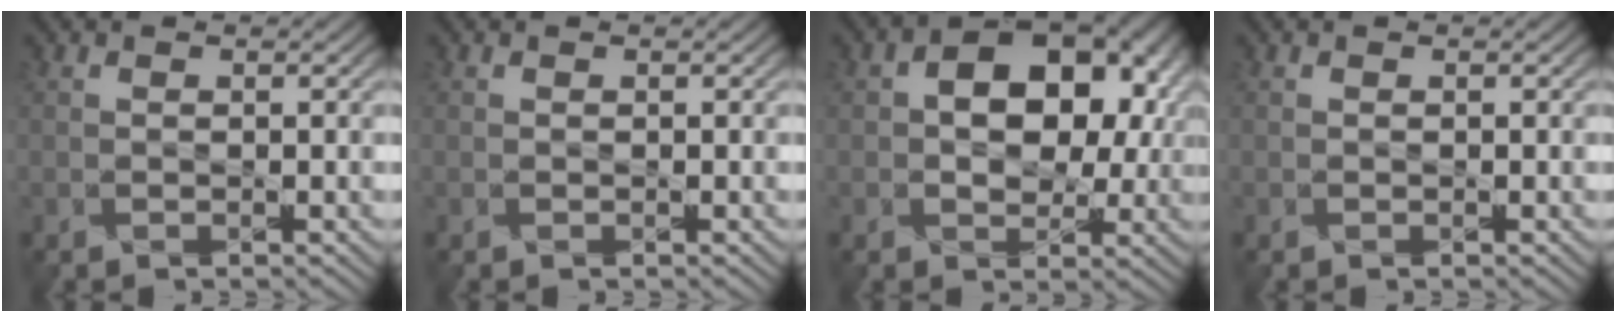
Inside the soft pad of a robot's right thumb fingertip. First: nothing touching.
{"total": 0.0}
{"total": 10.3, "force": [1.8, 6.8, 7.5], "torque": [-0.101, 0.008, 0.020]}
{"total": 0.0}